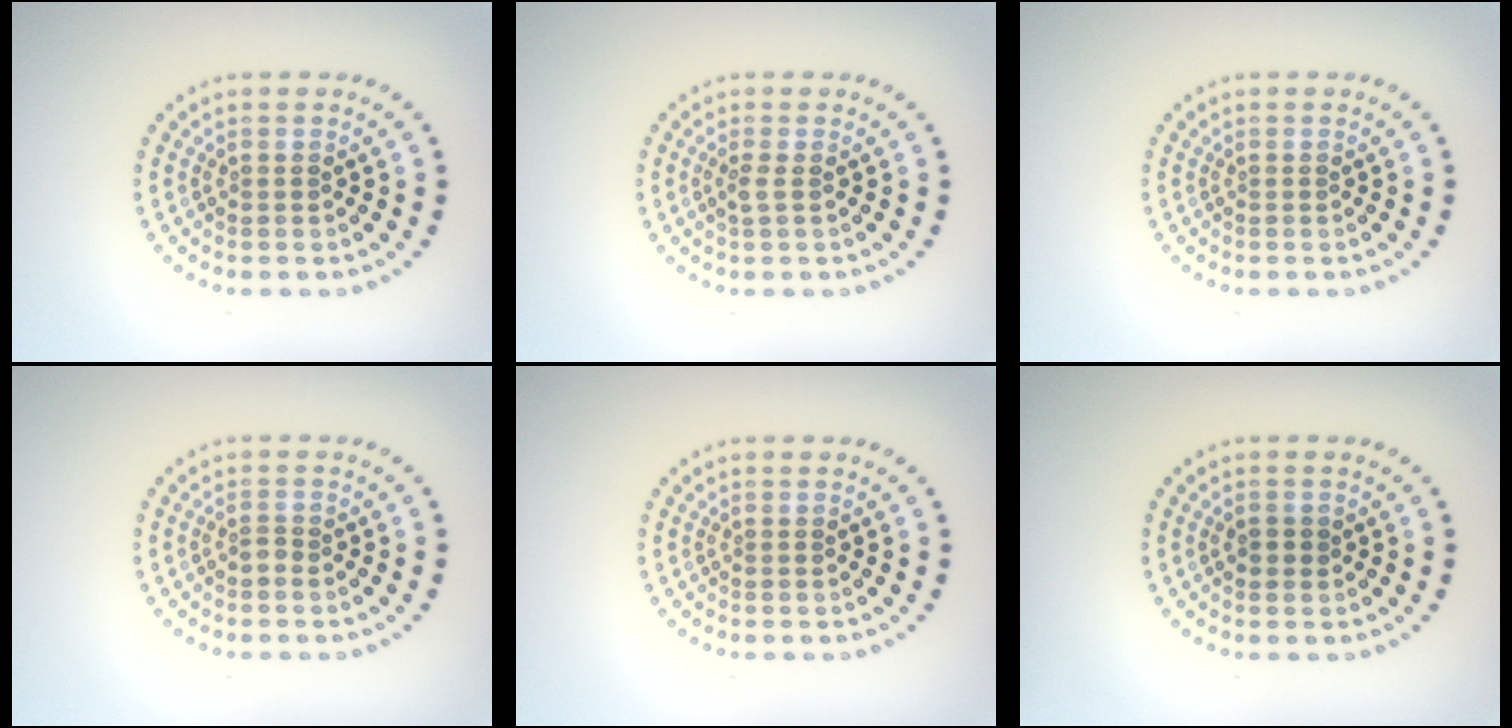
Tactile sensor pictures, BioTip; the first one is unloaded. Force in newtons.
{"total": 0.9, "press": 0.7, "slide": 0.6}
{"total": 0.0}
{"total": 0.8, "press": 0.5, "slide": 0.6}
{"total": 0.0}
{"total": 1.0, "press": 1.0, "slide": 0.2}